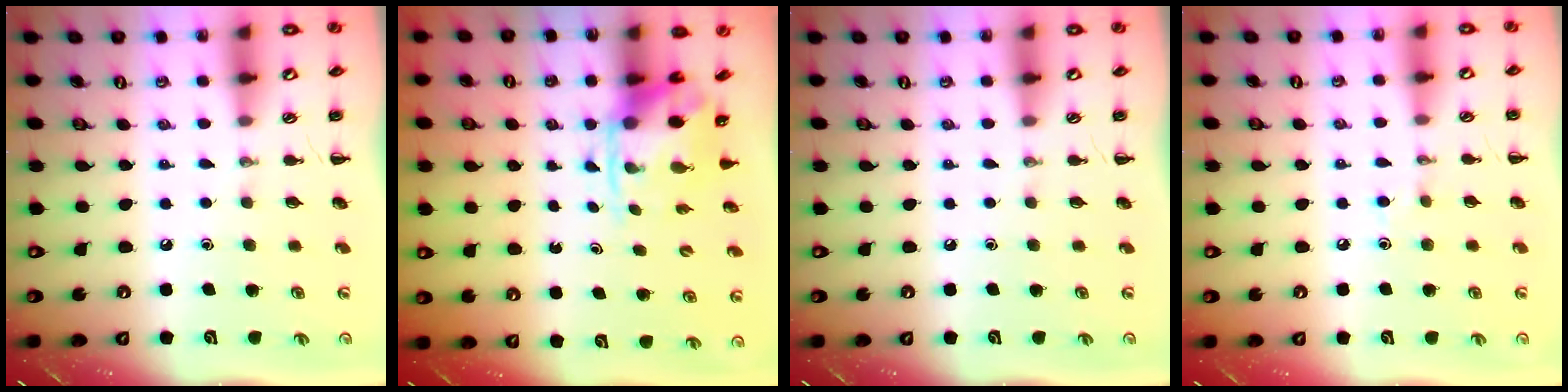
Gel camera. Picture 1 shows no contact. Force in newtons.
{"total": 3.8, "press": 3.7, "slide": 0.8}
{"total": 0.0}
{"total": 2.7, "press": 2.5, "slide": 0.9}